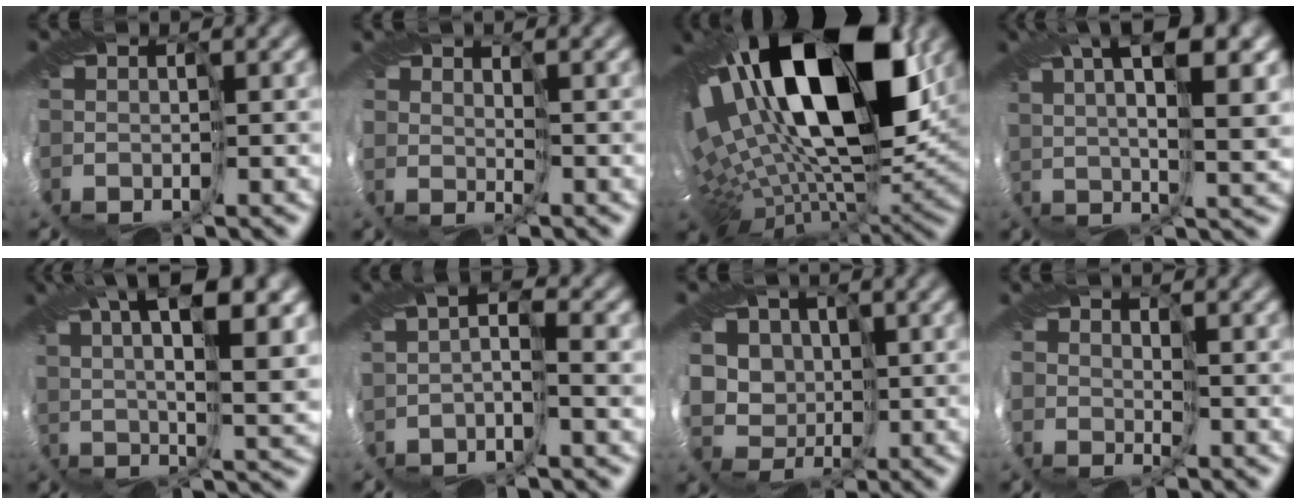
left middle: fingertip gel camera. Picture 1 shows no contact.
{"total": 2.4, "force": [1.6, -1.0, -1.5], "torque": [0.020, 0.001, 0.031]}
{"total": 18.5, "force": [6.2, 7.4, 15.7], "torque": [-0.277, 0.020, 0.100]}
{"total": 9.2, "force": [4.6, 2.6, 7.6], "torque": [-0.102, 0.024, 0.066]}
{"total": 10.4, "force": [5.2, 2.9, 8.5], "torque": [-0.122, 0.024, 0.079]}
{"total": 0.9, "force": [0.1, -0.6, 0.6], "torque": [-0.012, 0.002, 0.000]}
{"total": 4.7, "force": [3.3, 3.3, -0.1], "torque": [-0.024, 0.007, 0.062]}
{"total": 1.9, "force": [1.3, -0.6, -1.3], "torque": [0.017, 0.000, 0.025]}